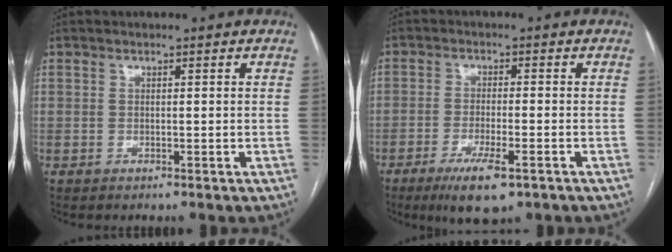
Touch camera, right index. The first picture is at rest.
{"total": 7.5, "force": [-4.4, 1.4, 5.9], "torque": [-0.106, -0.016, -0.070]}